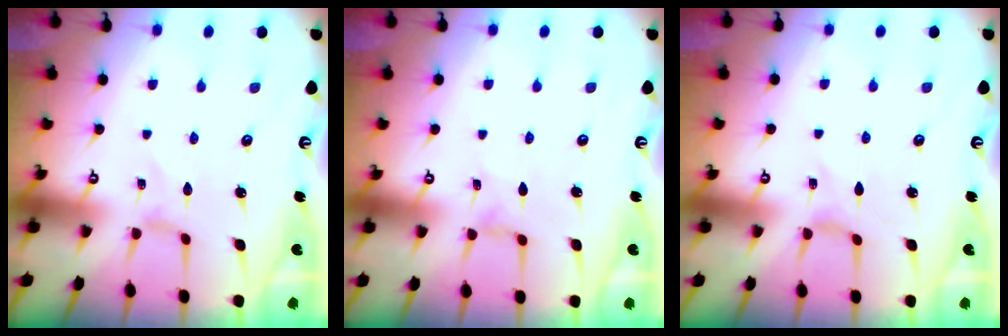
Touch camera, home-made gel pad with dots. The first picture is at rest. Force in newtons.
{"total": 1.4, "press": 1.4, "slide": 0.2}
{"total": 0.0}